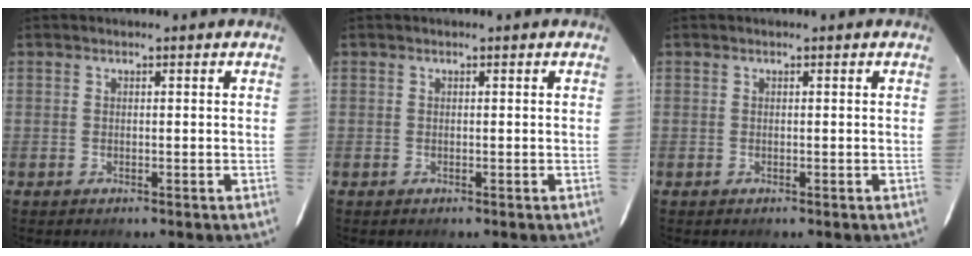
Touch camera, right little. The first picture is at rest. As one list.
[{"total": 0.0}, {"total": 0.0}]